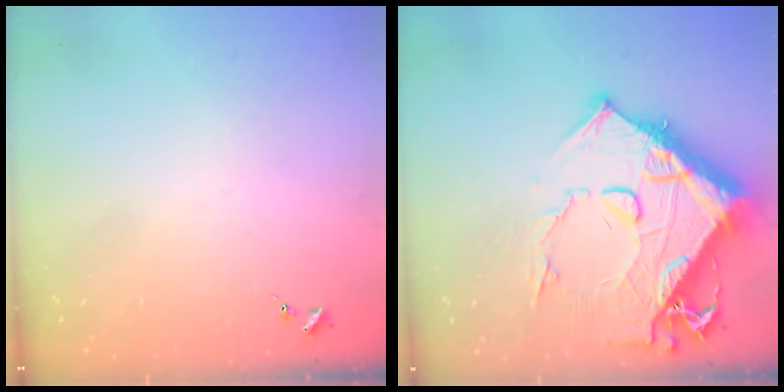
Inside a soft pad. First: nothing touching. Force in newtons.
{"total": 19.8, "press": 19.7, "slide": 2.0}